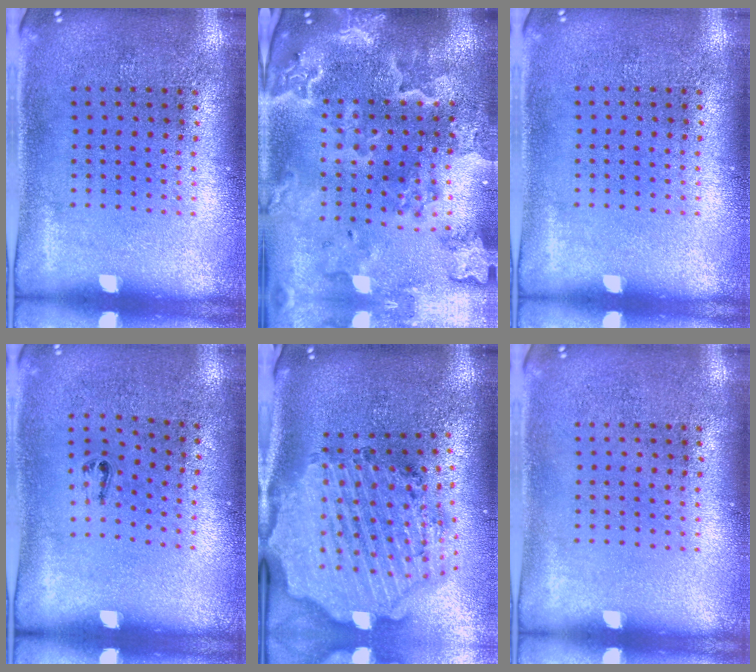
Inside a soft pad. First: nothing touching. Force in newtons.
{"total": 4.2, "press": 3.5, "slide": 2.4}
{"total": 0.0}
{"total": 0.6, "press": 0.3, "slide": 0.5}
{"total": 4.1, "press": 3.3, "slide": 2.4}
{"total": 0.0}